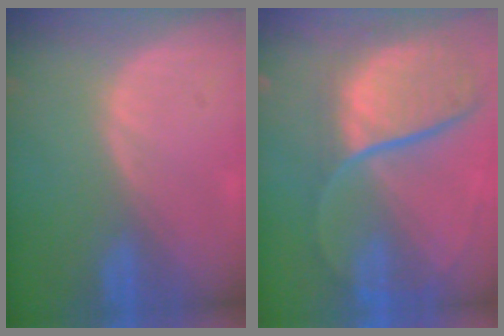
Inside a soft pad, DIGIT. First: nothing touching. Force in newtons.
{"total": 11.9, "press": 9.9, "slide": 6.7}